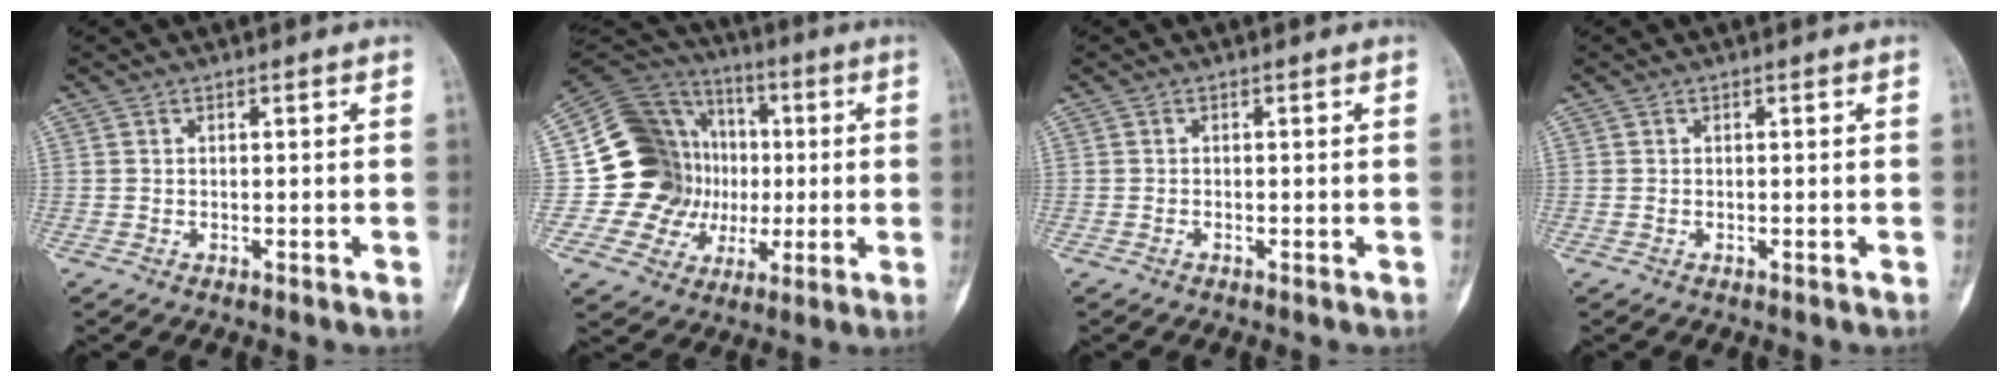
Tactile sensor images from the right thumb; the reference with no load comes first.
{"total": 18.9, "force": [0.1, 17.2, 7.9], "torque": [-0.081, 0.037, 0.014]}
{"total": 0.0}
{"total": 0.0}